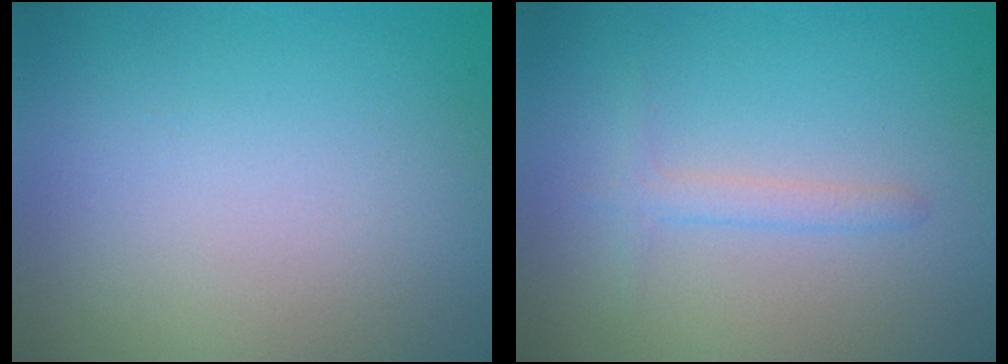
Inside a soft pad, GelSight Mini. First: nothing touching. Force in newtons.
{"total": 1.4, "press": 1.4, "slide": 0.1}